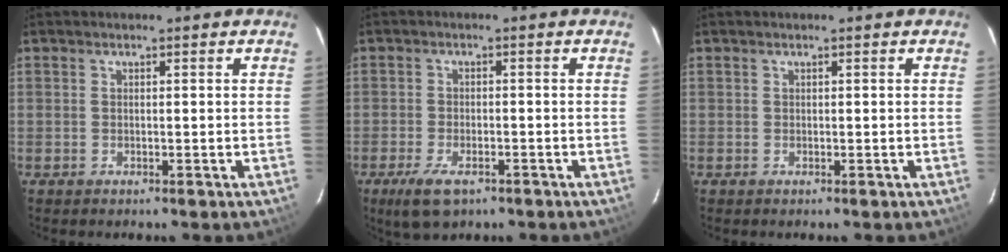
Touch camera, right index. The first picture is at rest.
{"total": 6.9, "force": [-4.3, 3.1, 4.5], "torque": [-0.108, -0.016, -0.072]}
{"total": 0.0}